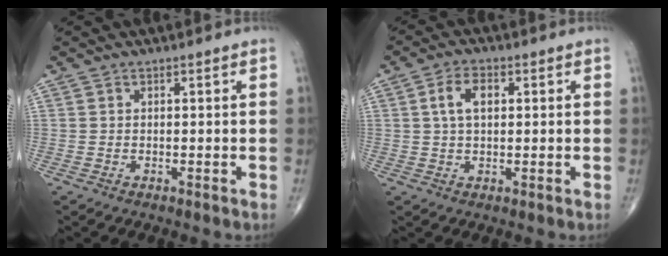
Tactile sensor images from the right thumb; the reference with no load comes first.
{"total": 5.3, "force": [1.2, 2.9, 4.2], "torque": [-0.079, 0.008, 0.021]}